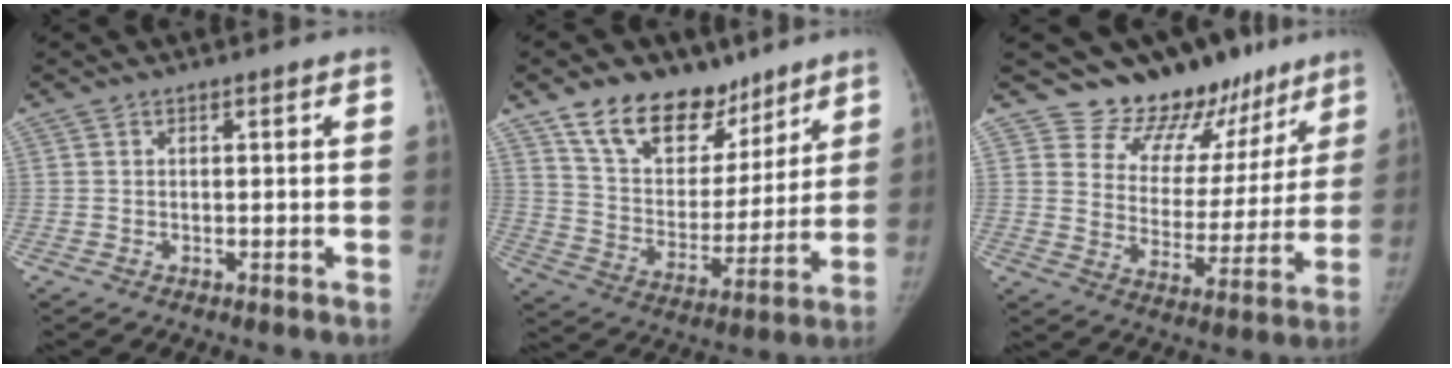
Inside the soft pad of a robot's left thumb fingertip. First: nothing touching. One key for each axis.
{"total": 18.0, "fx": 12.3, "fy": 10.9, "fz": 7.3, "tx": -0.062, "ty": -0.065, "tz": 0.213}
{"total": 15.0, "fx": 12.7, "fy": 7.5, "fz": 2.8, "tx": 0.025, "ty": -0.106, "tz": 0.177}